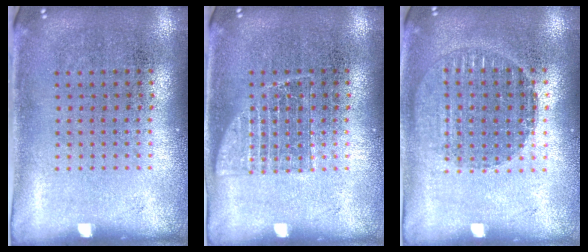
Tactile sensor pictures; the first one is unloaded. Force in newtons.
{"total": 1.8, "press": 1.7, "slide": 0.5}
{"total": 1.4, "press": 1.3, "slide": 0.6}